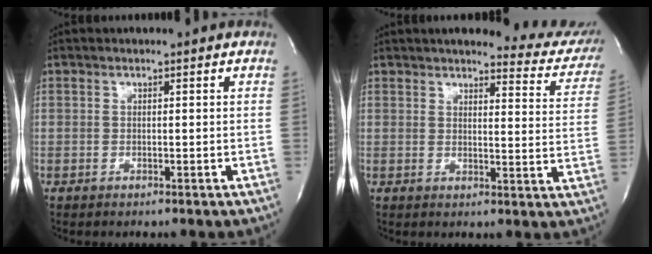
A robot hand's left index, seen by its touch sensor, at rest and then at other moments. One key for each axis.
{"total": 13.6, "fx": 12.7, "fy": 2.7, "fz": 4.0, "tx": -0.021, "ty": -0.047, "tz": 0.117}